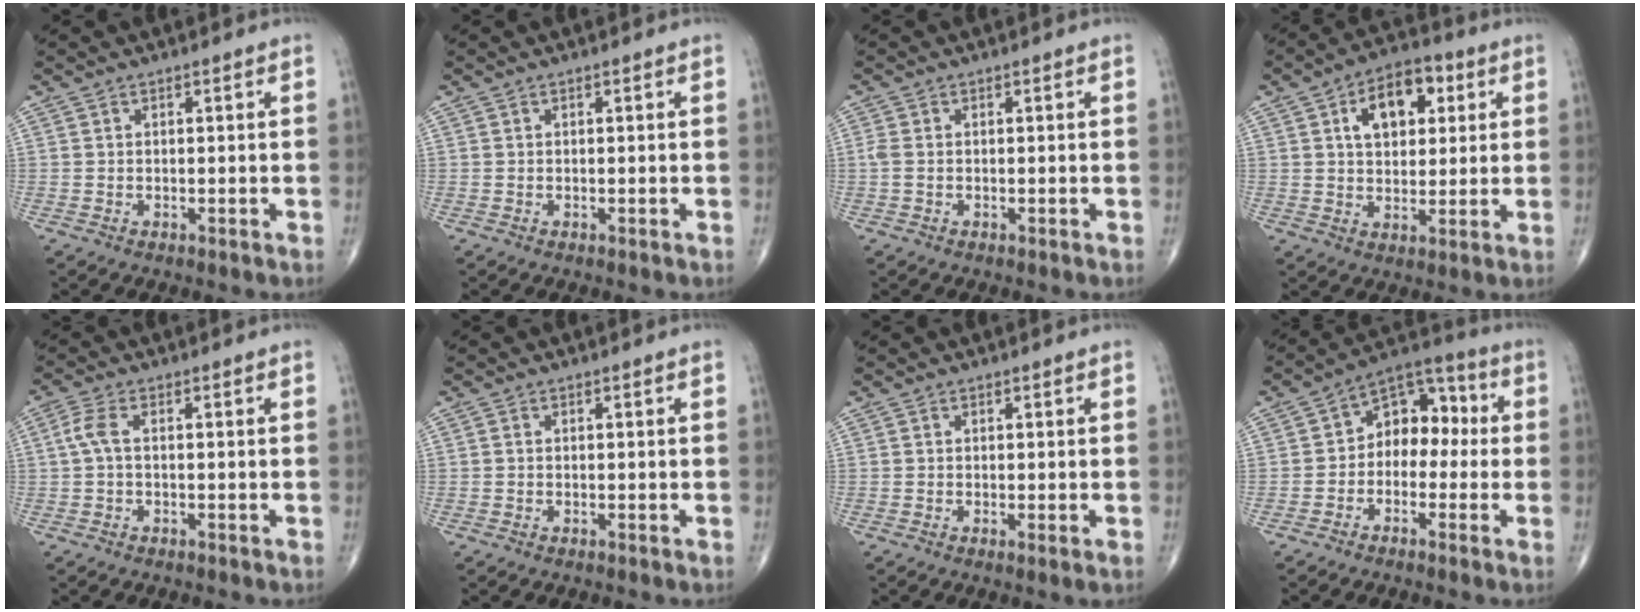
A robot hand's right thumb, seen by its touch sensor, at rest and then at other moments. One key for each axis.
{"total": 0.0}
{"total": 1.6, "fx": -0.1, "fy": 0.9, "fz": 1.3, "tx": -0.039, "ty": 0.001, "tz": -0.005}
{"total": 11.8, "fx": 3.8, "fy": 7.2, "fz": 8.5, "tx": -0.098, "ty": 0.005, "tz": 0.054}
{"total": 3.3, "fx": 0.1, "fy": 1.3, "fz": 3.0, "tx": -0.081, "ty": 0.007, "tz": -0.003}
{"total": 0.0}
{"total": 0.9, "fx": 0.0, "fy": 0.1, "fz": 0.8, "tx": -0.021, "ty": -0.004, "tz": -0.002}
{"total": 10.2, "fx": -0.3, "fy": 7.1, "fz": 7.3, "tx": -0.067, "ty": 0.044, "tz": -0.026}